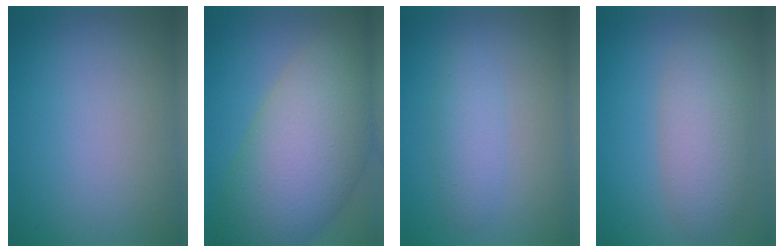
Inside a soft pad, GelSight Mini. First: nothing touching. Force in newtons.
{"total": 11.9, "press": 11.8, "slide": 0.5}
{"total": 2.4, "press": 2.4, "slide": 0.0}
{"total": 4.7, "press": 4.7, "slide": 0.1}